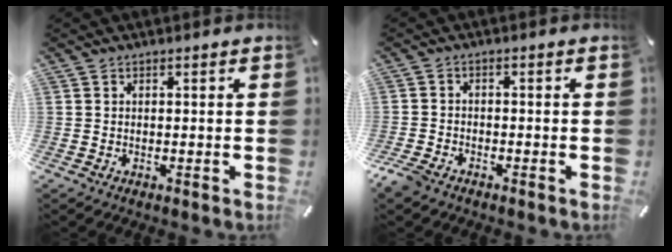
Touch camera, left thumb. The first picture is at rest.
{"total": 3.3, "force": [-2.6, 1.5, 1.3], "torque": [-0.039, 0.006, -0.053]}